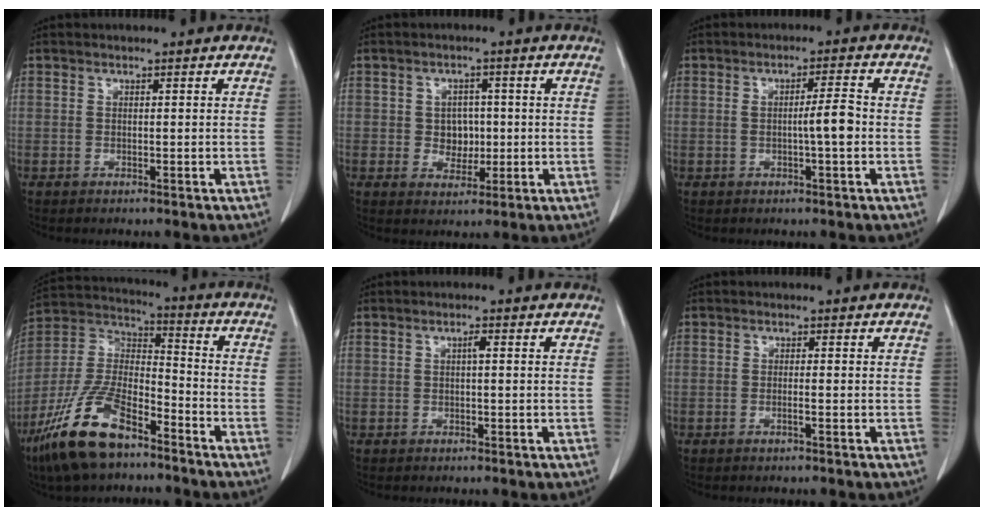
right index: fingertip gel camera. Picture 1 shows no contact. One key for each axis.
{"total": 4.1, "fx": 0.0, "fy": 3.4, "fz": 2.3, "tx": -0.030, "ty": 0.008, "tz": 0.007}
{"total": 4.1, "fx": -0.5, "fy": 0.1, "fz": 4.0, "tx": -0.065, "ty": 0.001, "tz": -0.009}
{"total": 16.1, "fx": -10.6, "fy": 5.6, "fz": 10.8, "tx": -0.231, "ty": -0.002, "tz": -0.202}
{"total": 0.9, "fx": 0.1, "fy": 0.1, "fz": 0.9, "tx": -0.018, "ty": 0.002, "tz": 0.001}
{"total": 0.9, "fx": -0.4, "fy": -0.2, "fz": 0.8, "tx": -0.014, "ty": 0.000, "tz": -0.007}